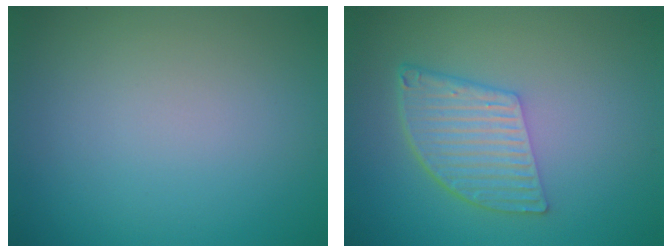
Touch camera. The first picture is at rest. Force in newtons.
{"total": 5.1, "press": 3.6, "slide": 3.7}